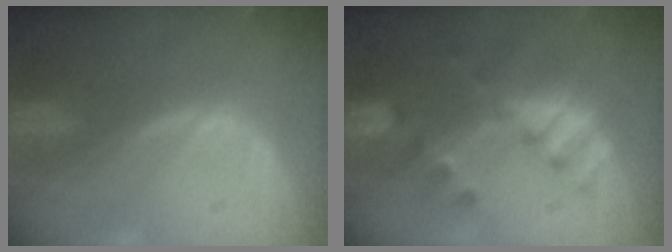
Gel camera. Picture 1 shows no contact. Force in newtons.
{"total": 7.6, "press": 6.7, "slide": 3.6}